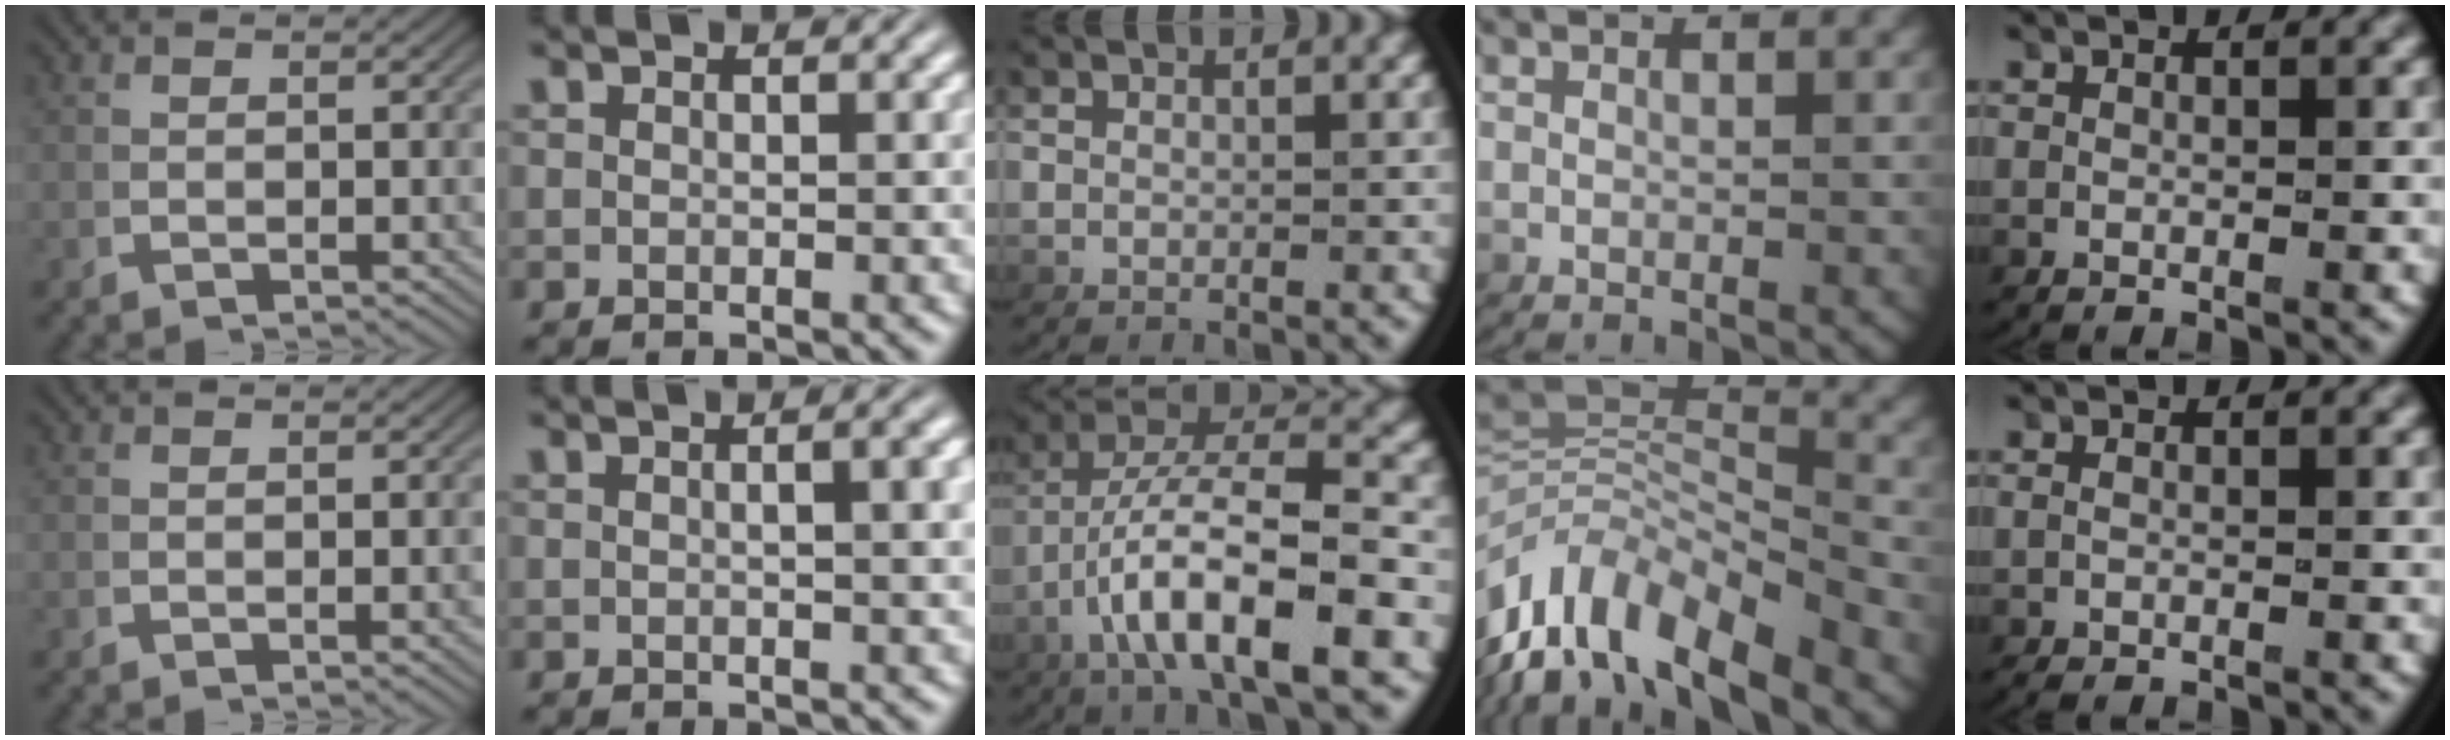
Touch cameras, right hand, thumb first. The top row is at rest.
{"thumb": {"total": 0.6, "force": [-0.1, 0.0, 0.6], "torque": [-0.010, 0.004, -0.002]}, "index": {"total": 2.1, "force": [0.4, -0.1, 2.1], "torque": [-0.021, 0.011, 0.004]}, "middle": {"total": 7.4, "force": [-1.2, 2.4, 6.9], "torque": [-0.127, -0.004, -0.012]}, "ring": {"total": 13.5, "force": [-5.9, 9.2, 7.9], "torque": [-0.179, -0.048, -0.083]}, "little": {"total": 0.7, "force": [-0.6, 0.1, 0.2], "torque": [-0.009, -0.005, -0.009]}}